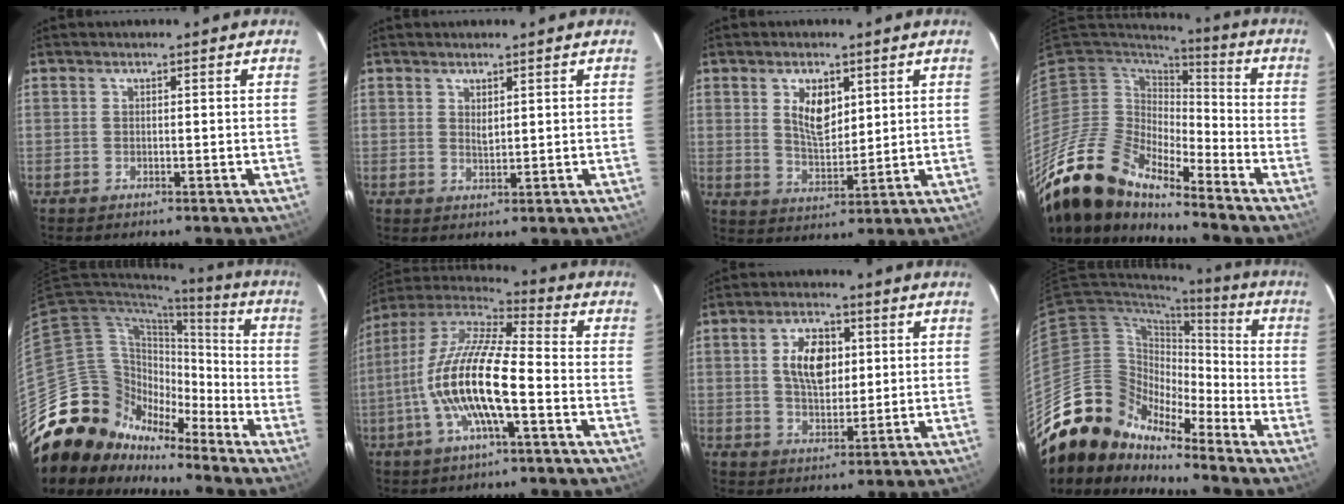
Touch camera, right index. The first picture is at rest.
{"total": 1.7, "force": [1.0, 0.8, 1.2], "torque": [-0.020, -0.001, 0.018]}
{"total": 7.3, "force": [2.8, 3.8, 5.5], "torque": [-0.095, 0.000, 0.058]}
{"total": 17.6, "force": [-15.6, 4.3, 7.1], "torque": [-0.136, -0.024, -0.305]}
{"total": 16.2, "force": [-12.1, 10.1, 3.8], "torque": [-0.077, 0.042, -0.213]}
{"total": 17.3, "force": [-4.5, 4.1, 16.2], "torque": [-0.304, -0.010, -0.092]}
{"total": 8.8, "force": [1.9, 5.1, 6.9], "torque": [-0.124, 0.014, 0.038]}
{"total": 13.9, "force": [-12.4, 5.9, 2.2], "torque": [-0.037, 0.033, -0.240]}